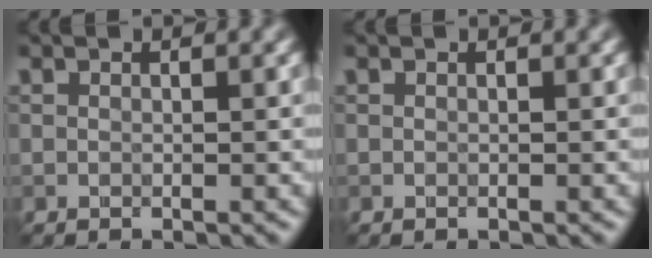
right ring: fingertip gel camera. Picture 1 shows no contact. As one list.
[{"total": 0.0}]